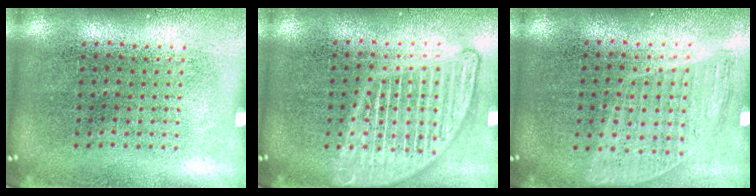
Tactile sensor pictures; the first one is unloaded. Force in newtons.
{"total": 2.8, "press": 2.8, "slide": 0.3}
{"total": 0.9, "press": 0.8, "slide": 0.4}